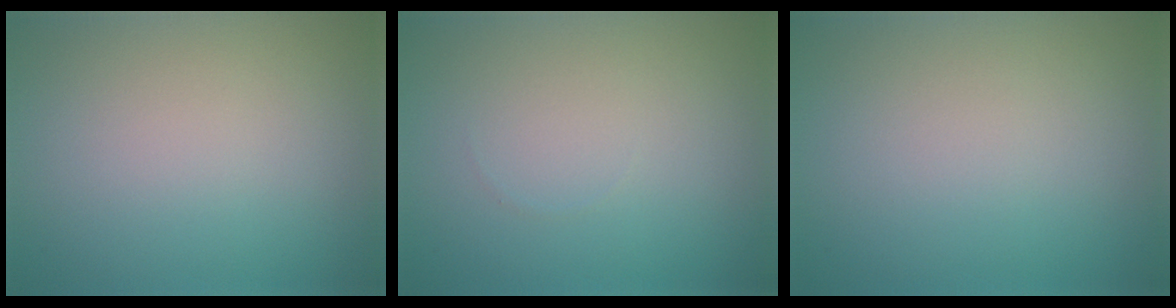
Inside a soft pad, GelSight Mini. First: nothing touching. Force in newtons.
{"total": 0.0}
{"total": 0.0}